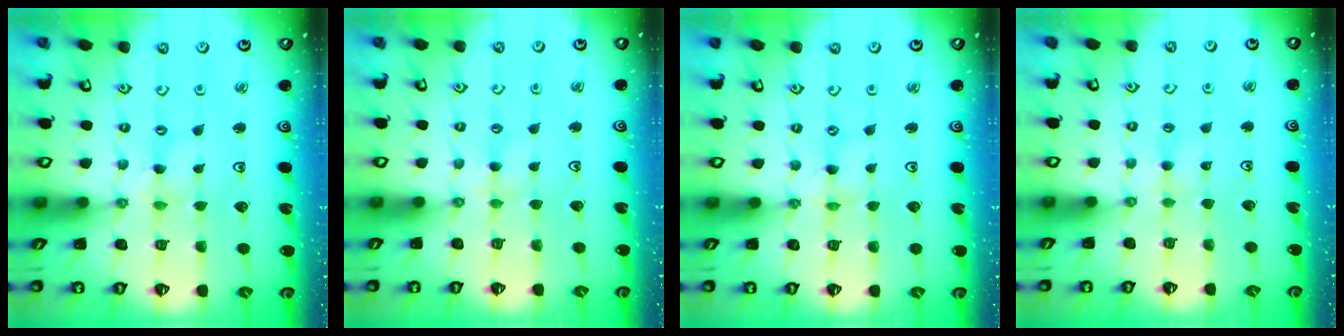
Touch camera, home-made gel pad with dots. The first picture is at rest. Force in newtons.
{"total": 1.9, "press": 1.8, "slide": 0.4}
{"total": 0.0}
{"total": 1.7, "press": 1.6, "slide": 0.4}